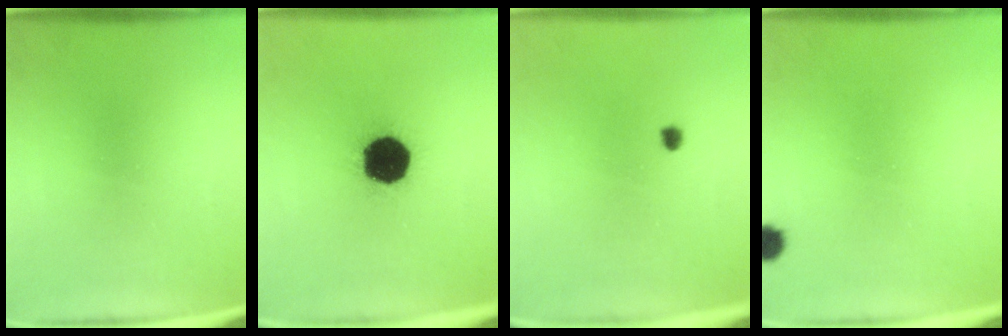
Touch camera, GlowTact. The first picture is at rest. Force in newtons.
{"total": 18.2}
{"total": 0.9}
{"total": 2.3}